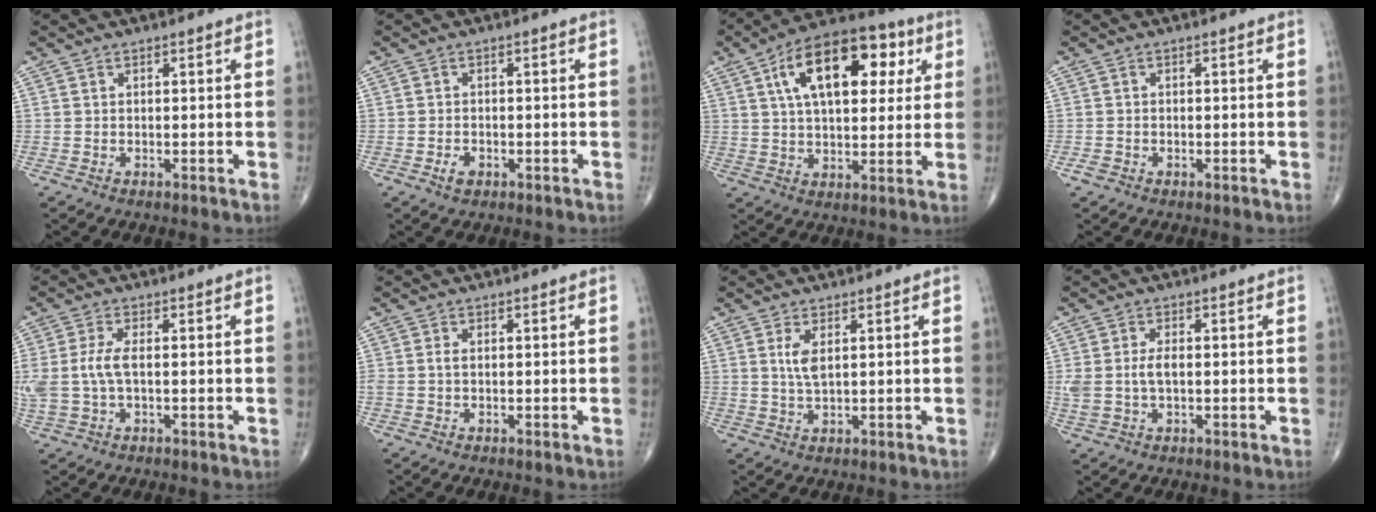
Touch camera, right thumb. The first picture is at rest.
{"total": 2.2, "force": [-1.0, 1.5, 1.3], "torque": [-0.020, 0.004, -0.015]}
{"total": 18.9, "force": [6.4, 9.8, 14.8], "torque": [-0.201, 0.006, 0.095]}
{"total": 1.3, "force": [-0.7, 1.0, 0.5], "torque": [-0.011, 0.004, -0.013]}
{"total": 6.0, "force": [0.0, 2.7, 5.4], "torque": [-0.148, 0.010, 0.000]}
{"total": 0.9, "force": [0.0, 0.5, 0.8], "torque": [-0.018, 0.001, 0.000]}
{"total": 3.2, "force": [1.0, 1.0, 2.9], "torque": [-0.061, -0.007, 0.026]}
{"total": 4.2, "force": [0.1, 2.1, 3.6], "torque": [-0.088, 0.007, 0.005]}